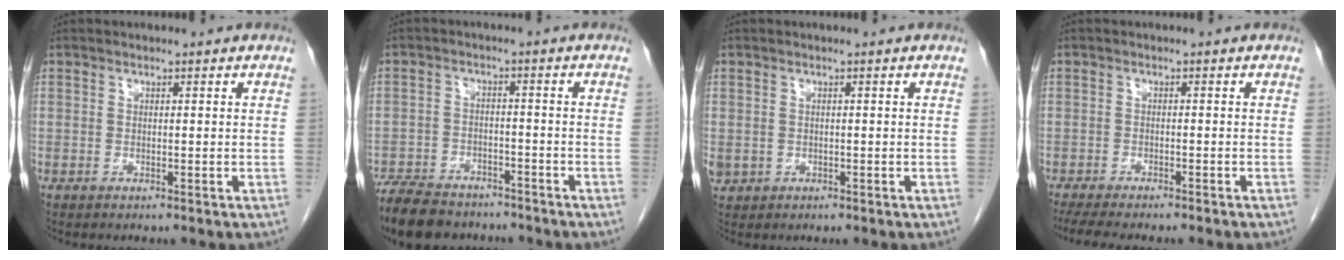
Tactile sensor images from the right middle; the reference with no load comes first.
{"total": 12.0, "force": [-10.0, 4.8, 4.7], "torque": [-0.092, -0.007, -0.154]}
{"total": 1.9, "force": [-0.3, 1.8, 0.6], "torque": [-0.013, 0.002, 0.006]}
{"total": 9.9, "force": [-8.4, 1.4, 5.1], "torque": [-0.067, -0.009, -0.118]}